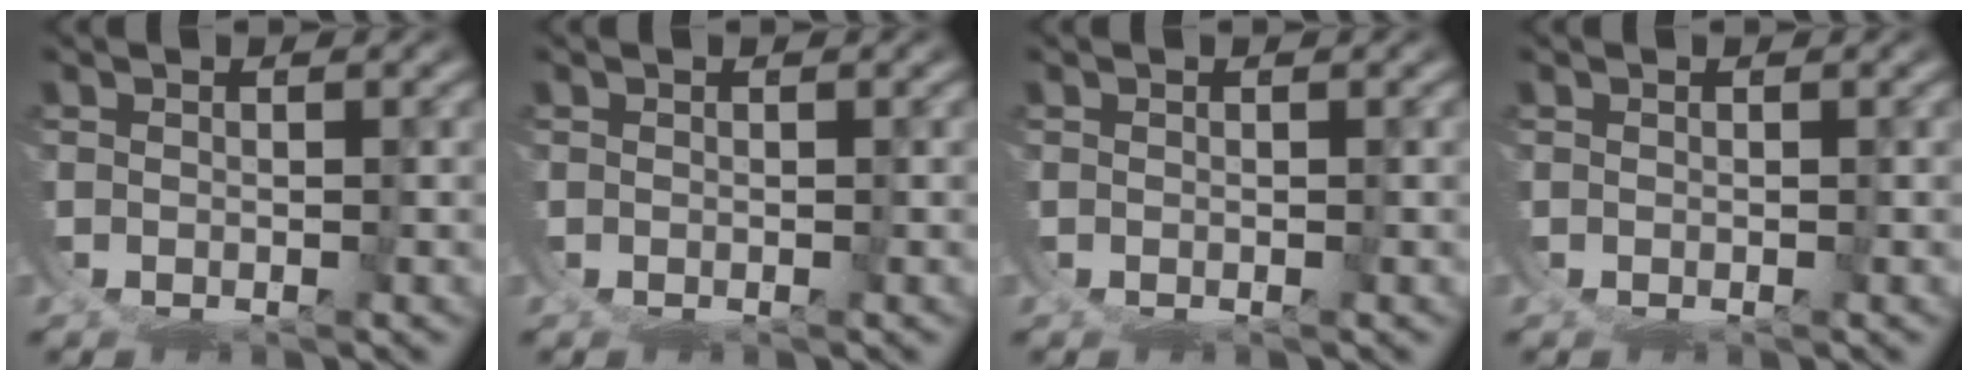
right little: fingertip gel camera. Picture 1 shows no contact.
{"total": 0.0}
{"total": 0.0}
{"total": 0.0}